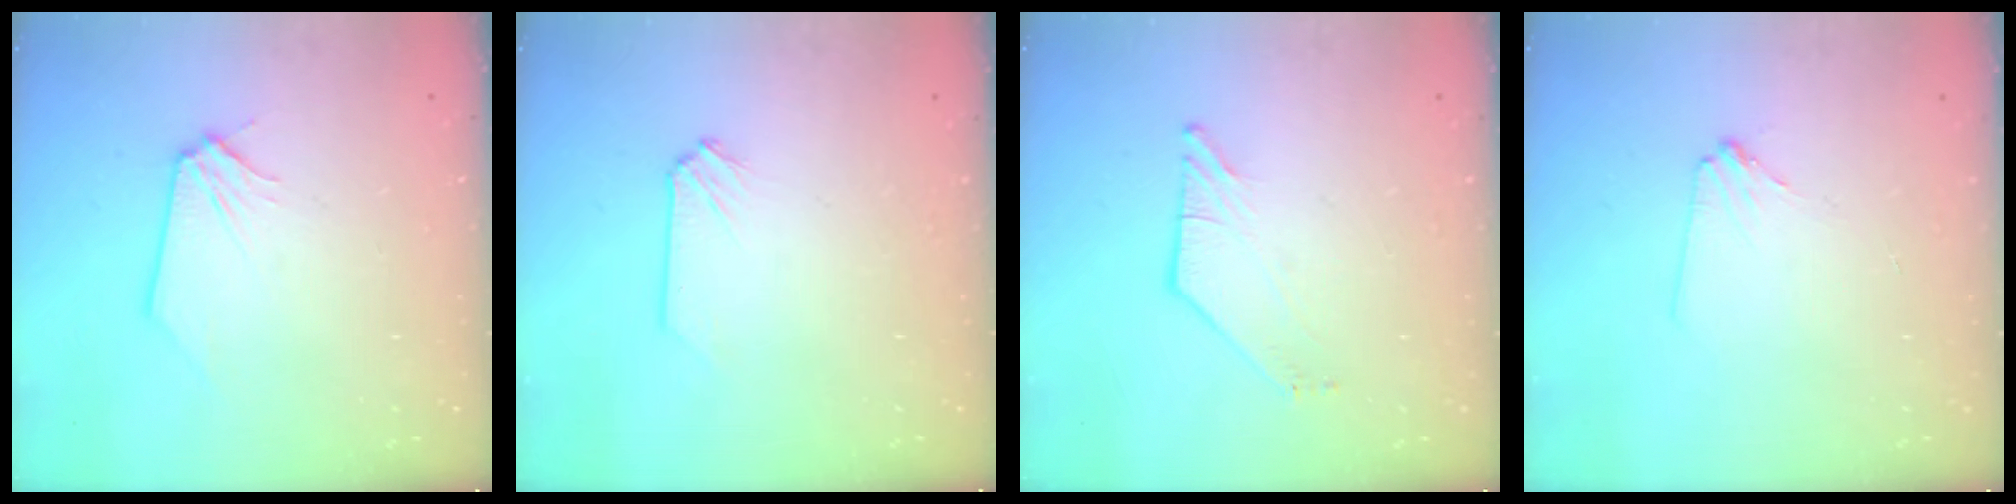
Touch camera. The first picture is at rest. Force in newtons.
{"total": 0.0}
{"total": 3.4, "press": 3.4, "slide": 0.3}
{"total": 2.3, "press": 2.3, "slide": 0.2}